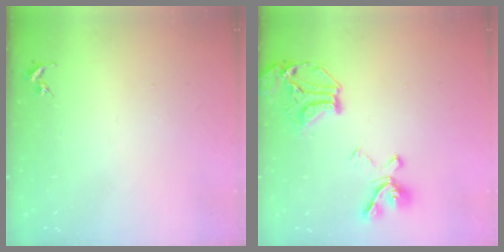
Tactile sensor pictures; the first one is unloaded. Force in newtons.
{"total": 19.6, "press": 19.5, "slide": 2.1}